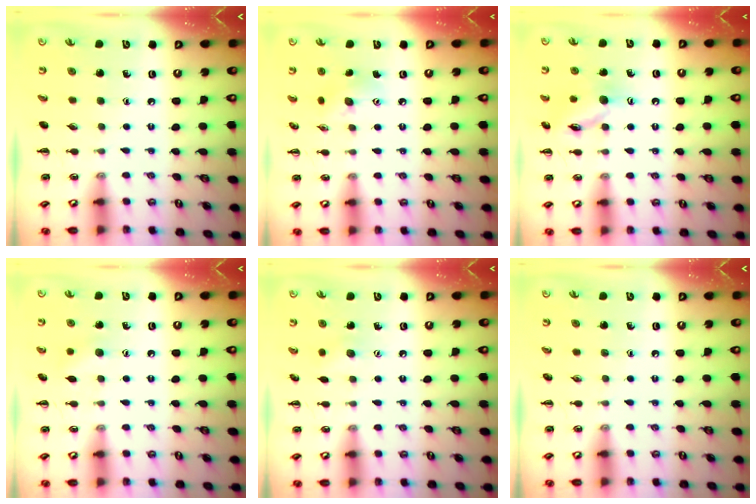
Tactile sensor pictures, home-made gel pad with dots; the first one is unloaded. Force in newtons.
{"total": 6.5, "press": 6.5, "slide": 0.7}
{"total": 12.3, "press": 12.2, "slide": 0.8}
{"total": 6.8, "press": 6.7, "slide": 1.2}
{"total": 4.4, "press": 4.3, "slide": 0.9}
{"total": 0.0}